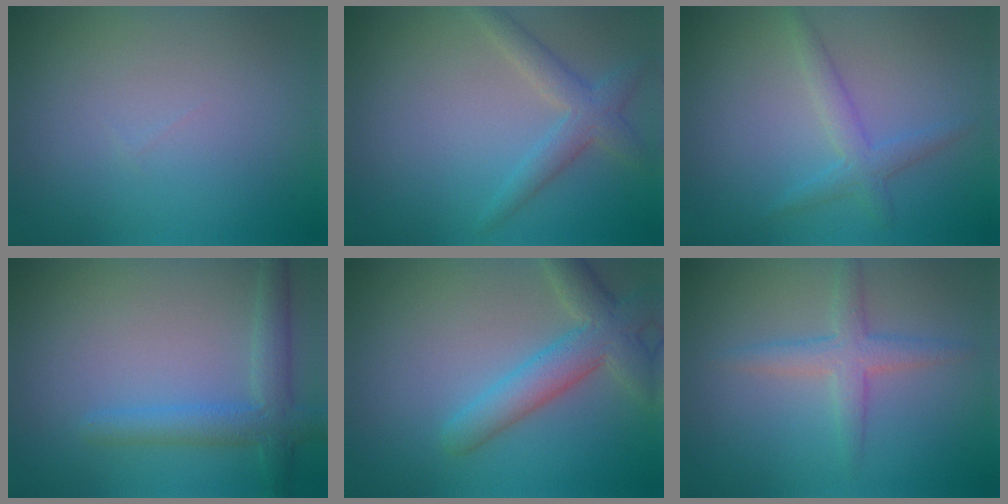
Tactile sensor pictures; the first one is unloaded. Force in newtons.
{"total": 2.8, "press": 2.8, "slide": 0.1}
{"total": 2.2, "press": 2.2, "slide": 0.1}
{"total": 3.4, "press": 3.4, "slide": 0.2}
{"total": 4.8, "press": 4.8, "slide": 0.2}
{"total": 2.9, "press": 2.9, "slide": 0.1}